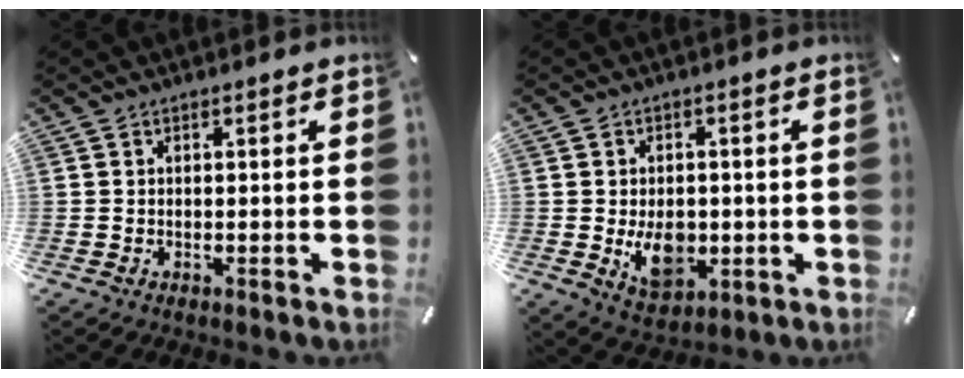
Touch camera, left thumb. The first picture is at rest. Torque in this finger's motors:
{"motor_torque": [0.91, 2.39, 0.54, -0.34, 0.12]}